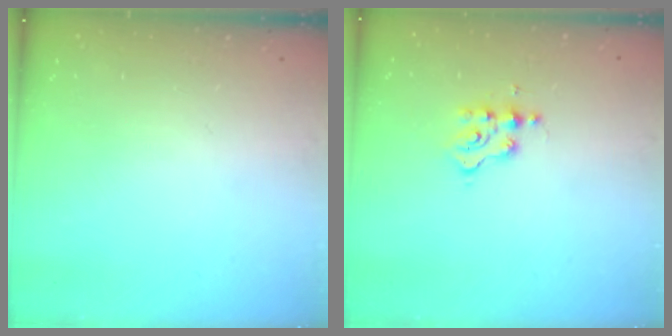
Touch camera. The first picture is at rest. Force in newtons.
{"total": 2.7, "press": 2.7, "slide": 0.4}